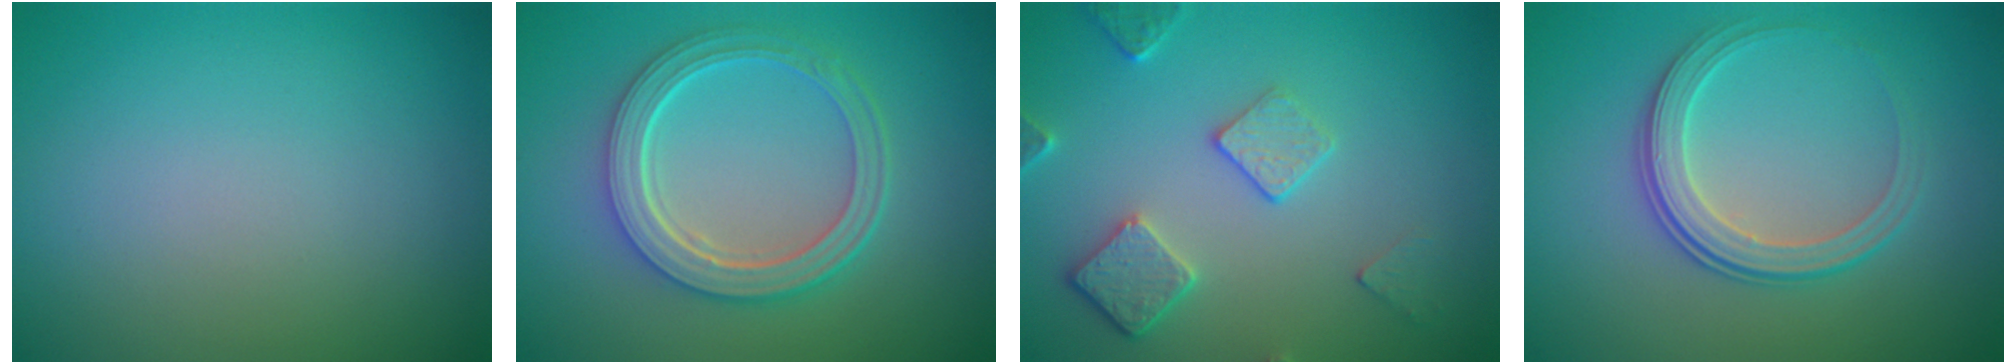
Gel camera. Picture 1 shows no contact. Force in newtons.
{"total": 5.3, "press": 3.9, "slide": 3.6}
{"total": 3.8, "press": 3.2, "slide": 2.0}
{"total": 3.4, "press": 2.8, "slide": 1.9}